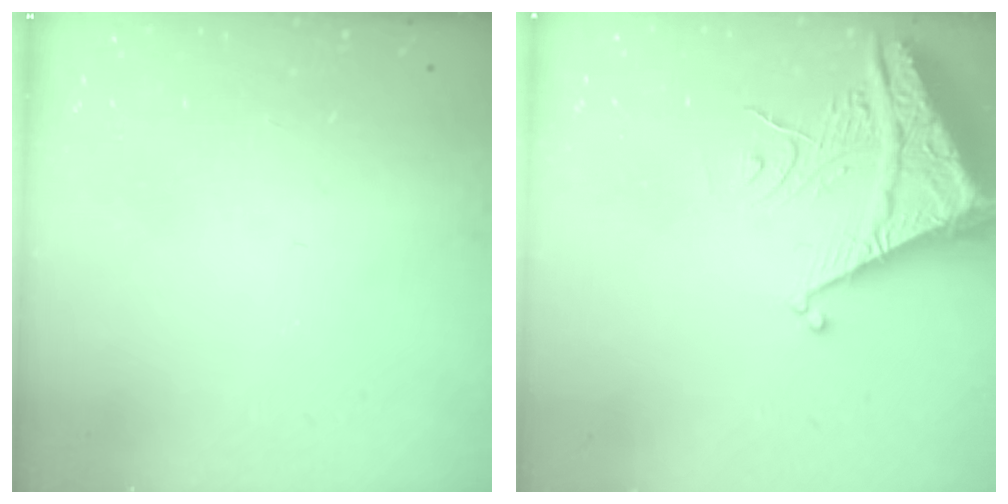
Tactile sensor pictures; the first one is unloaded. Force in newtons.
{"total": 8.3, "press": 8.2, "slide": 1.0}